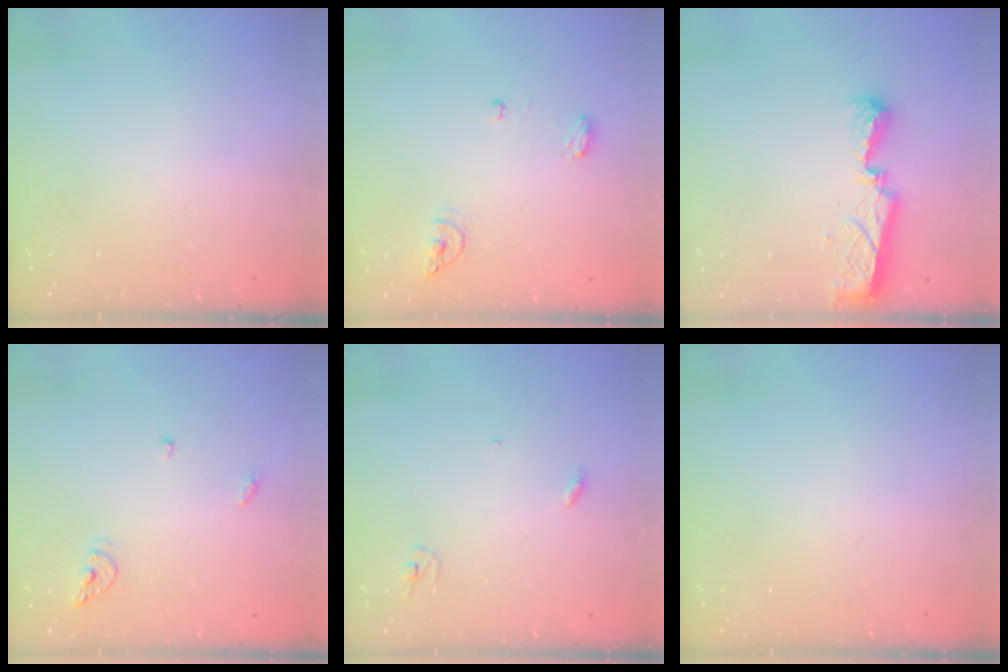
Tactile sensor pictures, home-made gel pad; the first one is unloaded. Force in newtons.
{"total": 10.0, "press": 7.3, "slide": 6.9}
{"total": 8.2, "press": 8.2, "slide": 0.4}
{"total": 6.1, "press": 6.1, "slide": 0.6}
{"total": 2.9, "press": 2.9, "slide": 0.2}
{"total": 0.0}